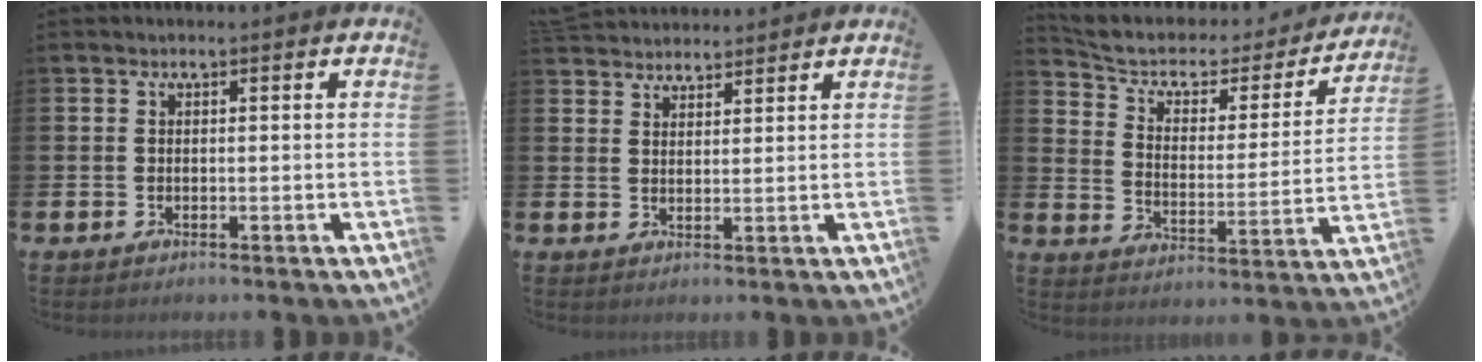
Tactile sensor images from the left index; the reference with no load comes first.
{"total": 3.6, "force": [3.5, 0.8, -0.2], "torque": [-0.006, -0.013, 0.066]}
{"total": 6.2, "force": [5.0, 2.9, 2.2], "torque": [-0.071, -0.036, 0.078]}